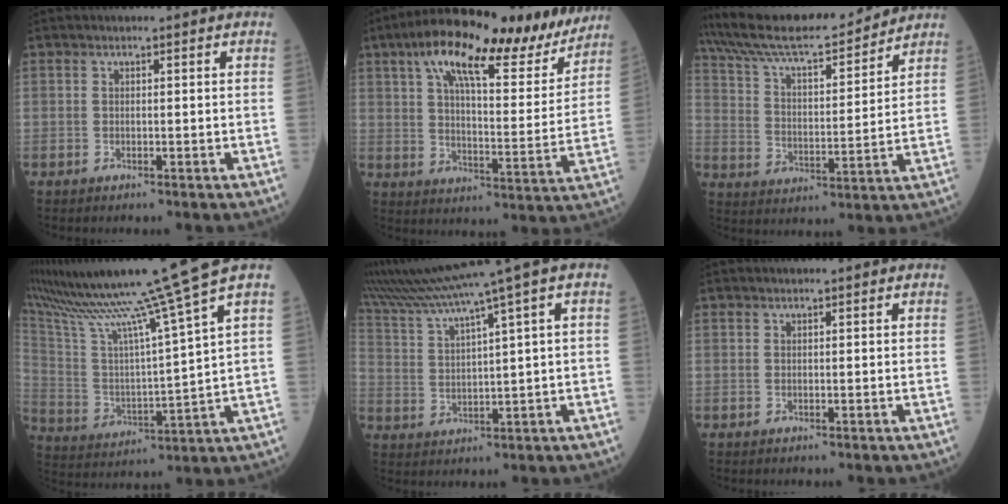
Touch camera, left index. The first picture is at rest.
{"total": 20.0, "force": [14.5, 4.9, 12.9], "torque": [-0.200, 0.021, 0.216]}
{"total": 18.4, "force": [16.8, 2.2, 7.2], "torque": [-0.133, 0.014, 0.279]}
{"total": 20.5, "force": [16.6, -3.6, 11.6], "torque": [-0.216, -0.039, 0.283]}
{"total": 12.5, "force": [9.3, -2.1, 8.2], "torque": [-0.153, 0.013, 0.170]}
{"total": 0.0}